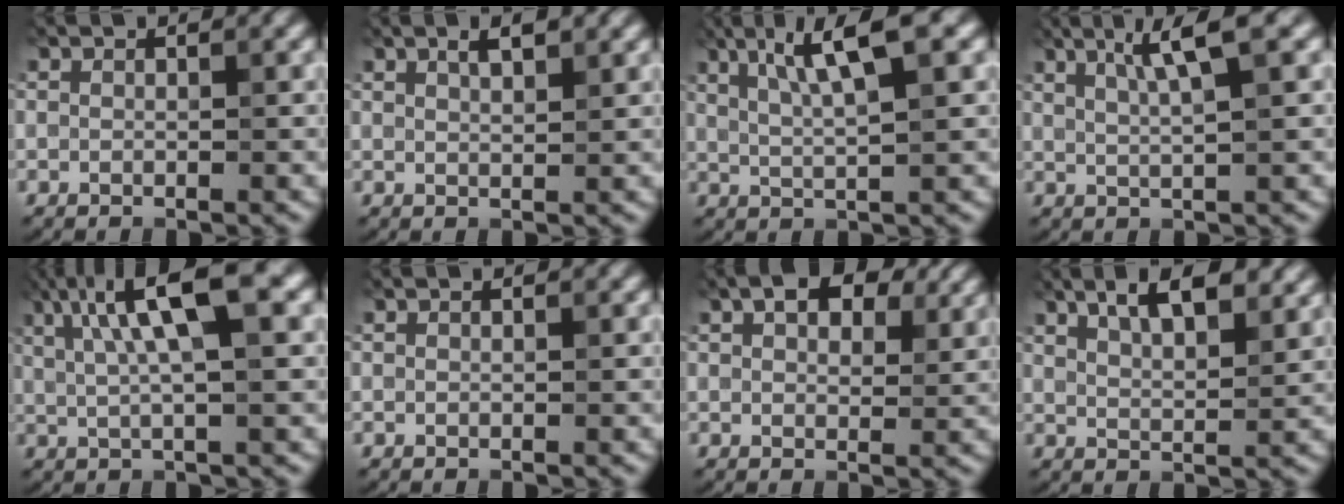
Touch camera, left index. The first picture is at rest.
{"total": 2.4, "force": [1.4, 0.8, 1.8], "torque": [-0.013, 0.007, 0.011]}
{"total": 6.2, "force": [2.5, 1.0, 5.6], "torque": [-0.099, 0.011, 0.047]}
{"total": 4.4, "force": [2.0, 0.5, 3.8], "torque": [-0.066, 0.009, 0.038]}
{"total": 8.7, "force": [2.9, 2.0, 8.0], "torque": [-0.138, 0.017, 0.051]}
{"total": 0.0}
{"total": 5.2, "force": [2.8, 2.7, 3.5], "torque": [-0.055, 0.010, 0.041]}
{"total": 7.4, "force": [4.5, 2.7, 5.2], "torque": [-0.069, 0.029, 0.052]}